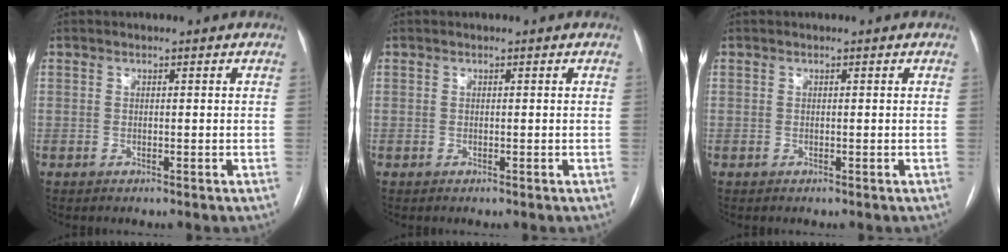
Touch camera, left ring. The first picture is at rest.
{"total": 0.0}
{"total": 0.0}